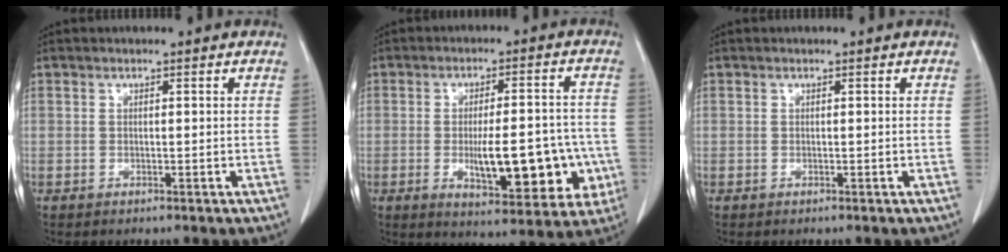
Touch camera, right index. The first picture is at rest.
{"total": 14.2, "force": [-3.2, 4.6, 13.0], "torque": [-0.173, 0.010, -0.032]}
{"total": 0.0}